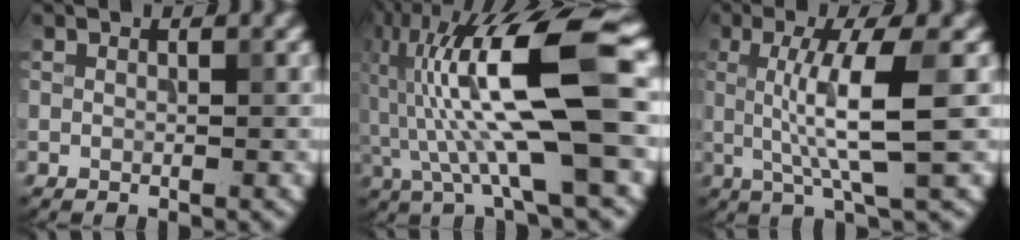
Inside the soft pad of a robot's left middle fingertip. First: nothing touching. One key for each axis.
{"total": 12.8, "fx": -0.2, "fy": 2.9, "fz": 12.5, "tx": -0.238, "ty": 0.028, "tz": -0.005}
{"total": 6.4, "fx": 0.4, "fy": 1.1, "fz": 6.3, "tx": -0.114, "ty": 0.001, "tz": 0.008}